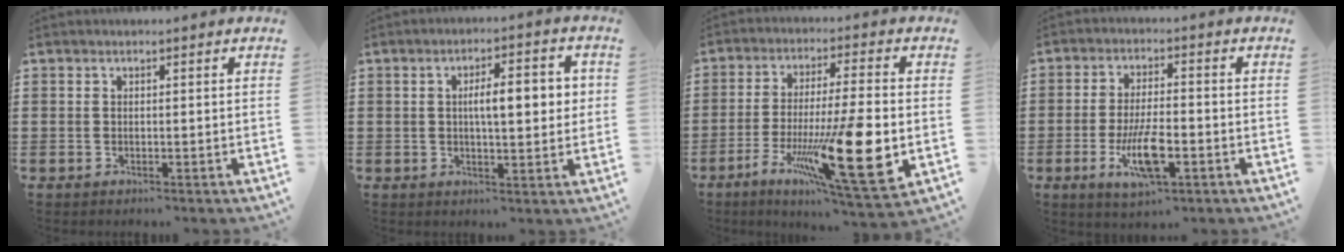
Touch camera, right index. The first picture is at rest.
{"total": 6.7, "force": [0.8, 2.2, 6.3], "torque": [-0.102, 0.002, 0.008]}
{"total": 17.8, "force": [-5.0, 3.4, 16.8], "torque": [-0.296, -0.010, -0.068]}
{"total": 8.3, "force": [-2.8, 2.6, 7.4], "torque": [-0.151, -0.014, -0.050]}